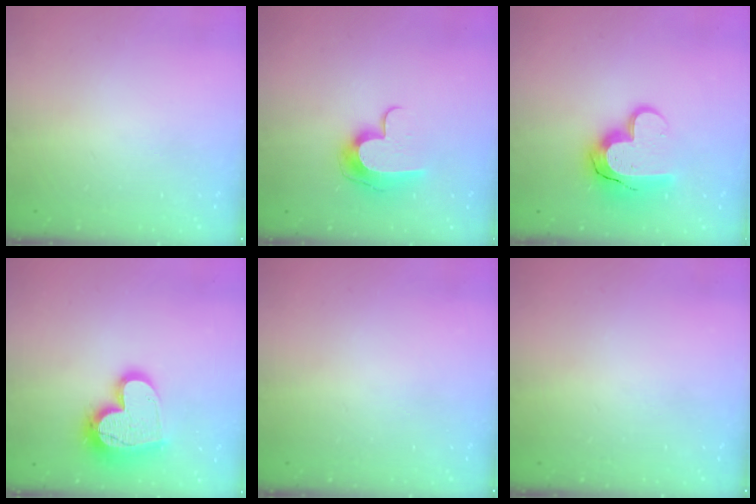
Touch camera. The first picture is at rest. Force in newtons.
{"total": 10.3, "press": 10.3, "slide": 0.1}
{"total": 14.2, "press": 14.1, "slide": 1.0}
{"total": 17.9, "press": 17.9, "slide": 1.5}
{"total": 0.0}
{"total": 0.0}